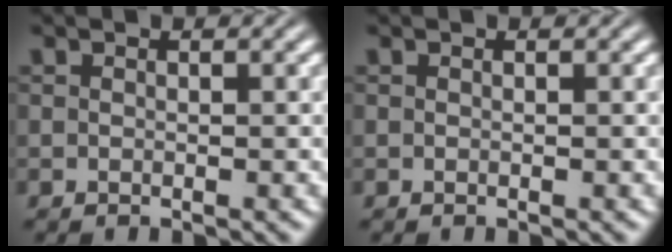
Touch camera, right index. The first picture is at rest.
{"total": 0.0}